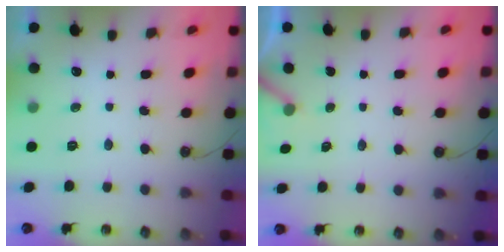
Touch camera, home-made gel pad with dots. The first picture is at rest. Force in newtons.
{"total": 3.0, "press": 3.0, "slide": 0.3}